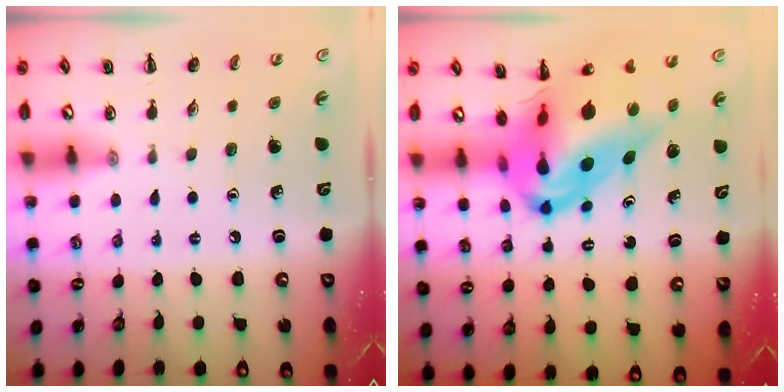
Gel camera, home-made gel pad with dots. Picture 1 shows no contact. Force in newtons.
{"total": 16.9, "press": 16.1, "slide": 5.3}